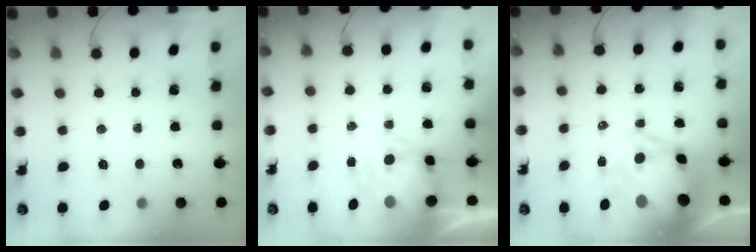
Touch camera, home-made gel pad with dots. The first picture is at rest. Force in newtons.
{"total": 5.8, "press": 5.7, "slide": 1.2}
{"total": 12.8, "press": 12.3, "slide": 3.4}